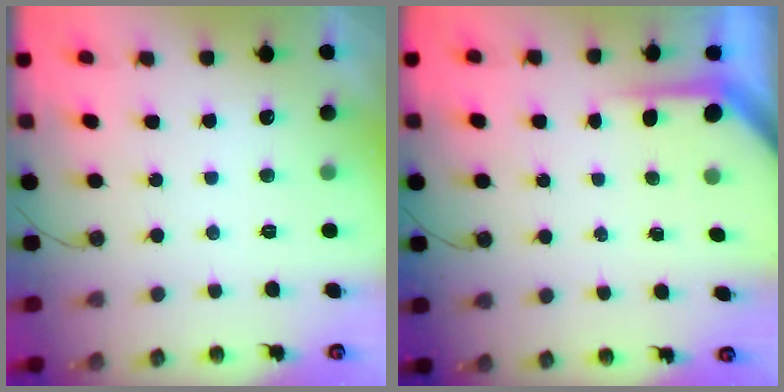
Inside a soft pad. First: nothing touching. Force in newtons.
{"total": 4.3, "press": 4.2, "slide": 0.4}